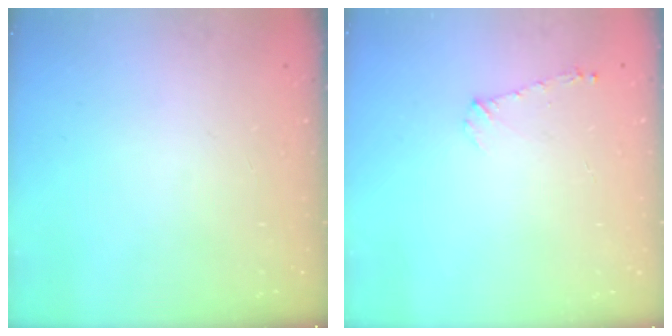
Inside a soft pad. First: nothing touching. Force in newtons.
{"total": 4.6, "press": 4.6, "slide": 0.6}